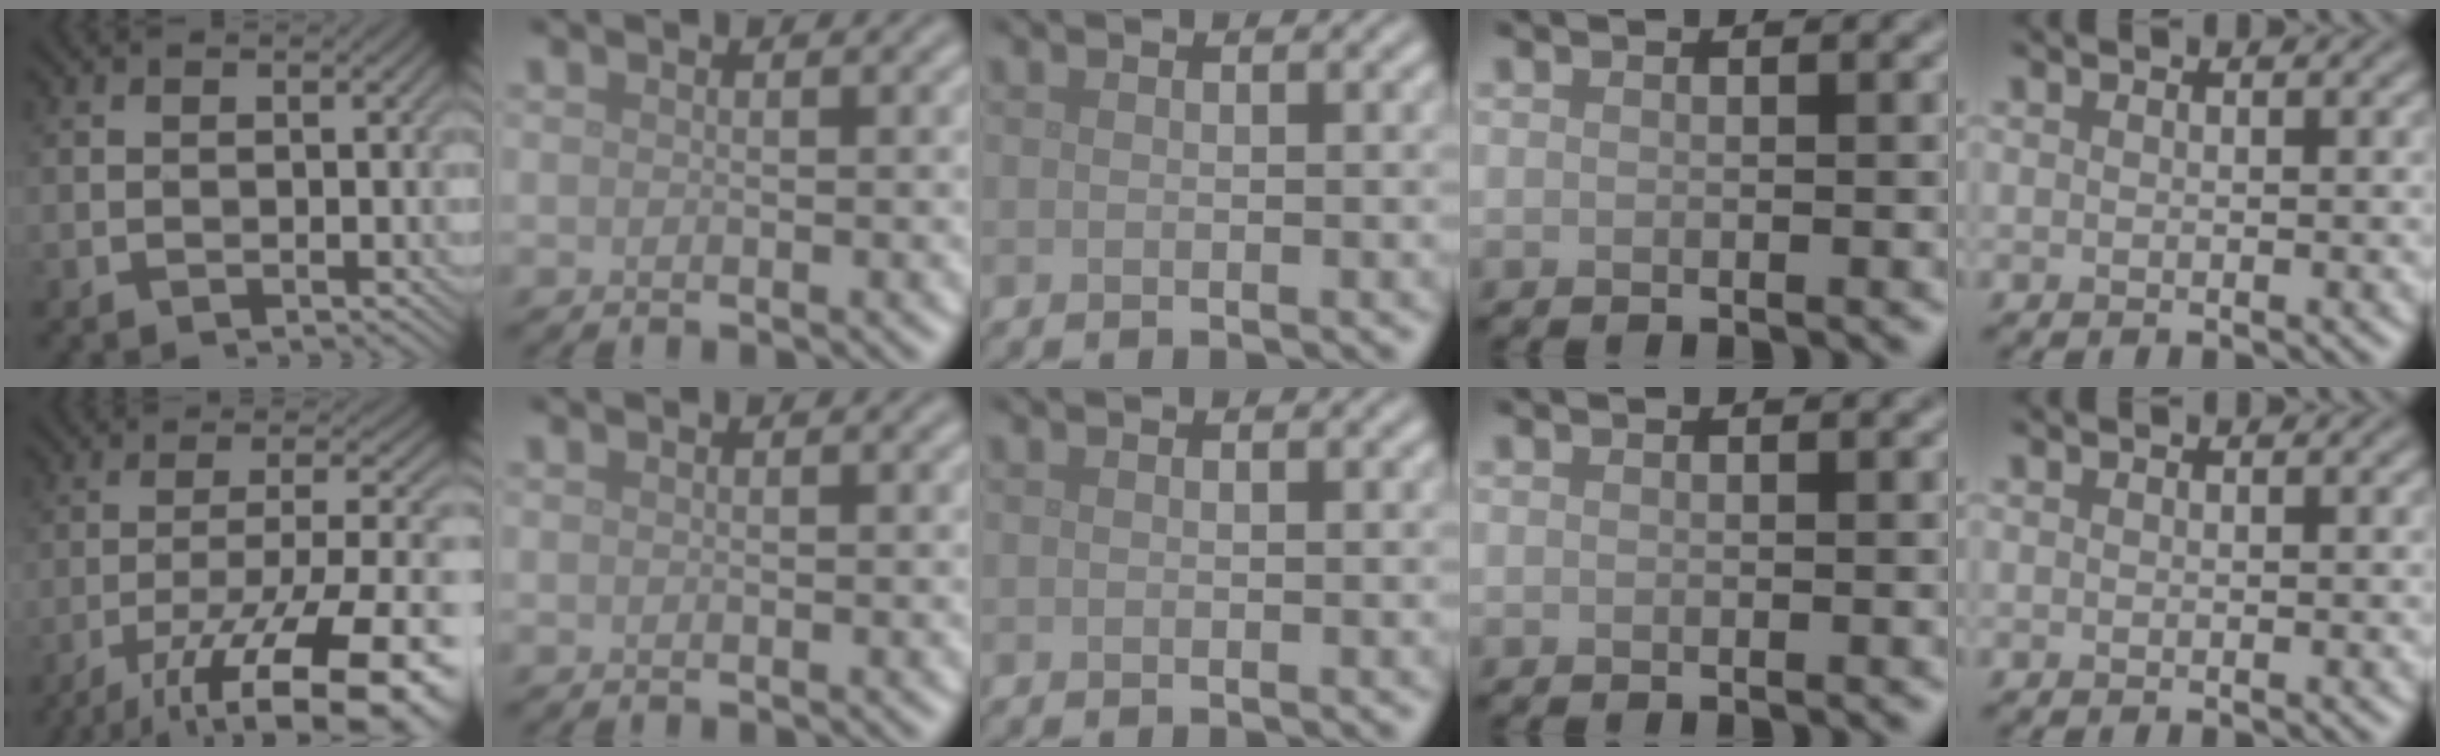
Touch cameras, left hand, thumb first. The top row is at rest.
{"thumb": {"total": 16.7, "force": [-10.4, 4.7, 12.2], "torque": [-0.182, -0.019, -0.154]}}